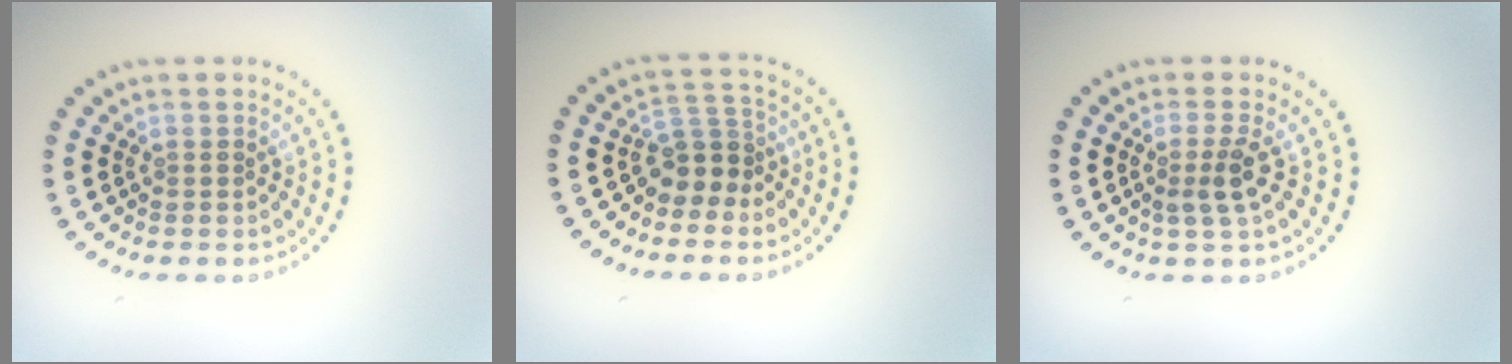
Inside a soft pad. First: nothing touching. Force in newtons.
{"total": 2.9, "press": 2.3, "slide": 1.8}
{"total": 2.3, "press": 1.8, "slide": 1.4}